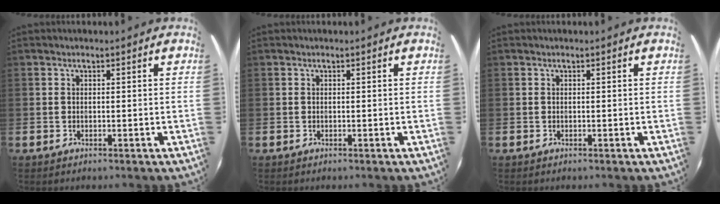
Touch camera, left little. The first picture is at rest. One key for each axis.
{"total": 0.0}
{"total": 0.0}